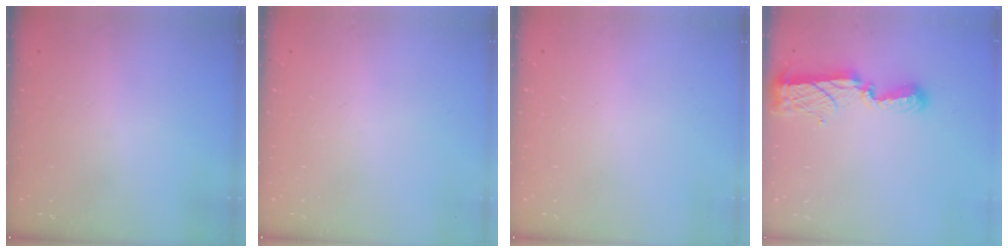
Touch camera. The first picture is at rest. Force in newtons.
{"total": 0.0}
{"total": 0.0}
{"total": 8.7, "press": 8.7, "slide": 0.7}